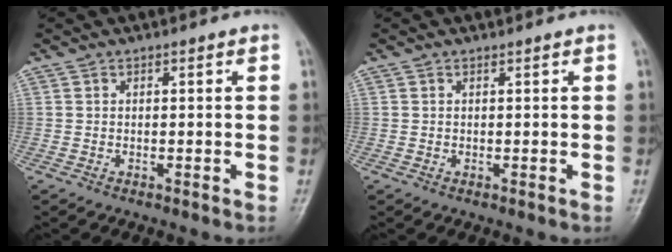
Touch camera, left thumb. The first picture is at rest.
{"total": 0.0}